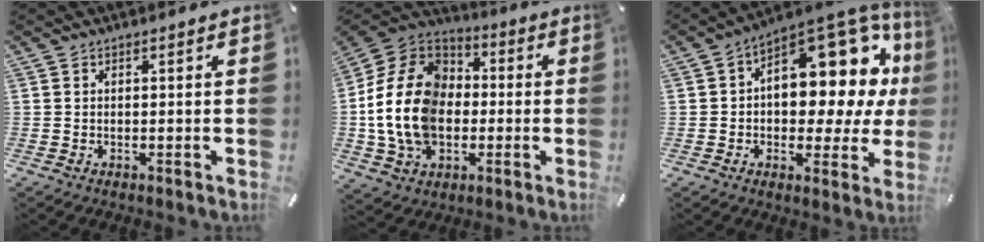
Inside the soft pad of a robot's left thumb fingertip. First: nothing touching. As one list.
[{"total": 18.7, "force": [-2.3, 14.7, 11.4], "torque": [-0.265, 0.025, -0.047]}, {"total": 16.8, "force": [6.2, 9.8, 12.2], "torque": [-0.146, -0.070, 0.099]}]